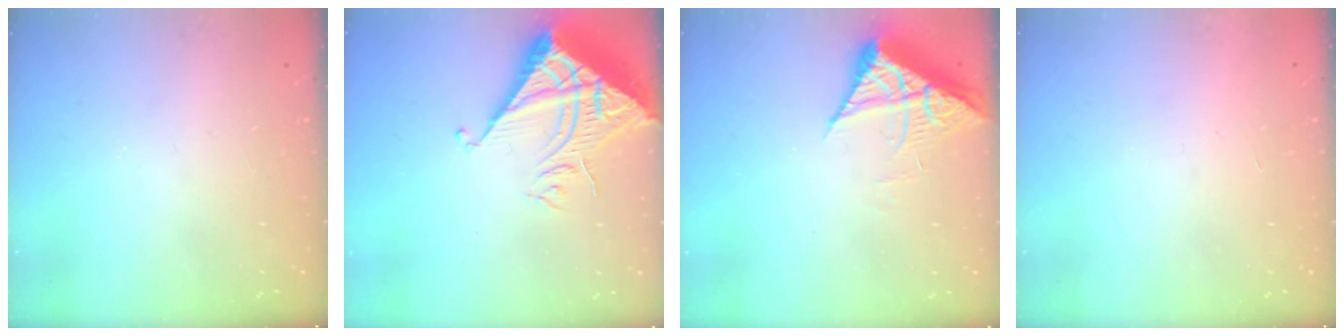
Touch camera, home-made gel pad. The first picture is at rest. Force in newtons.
{"total": 11.2, "press": 11.2, "slide": 0.9}
{"total": 7.5, "press": 7.5, "slide": 0.8}
{"total": 1.7, "press": 1.7, "slide": 0.1}